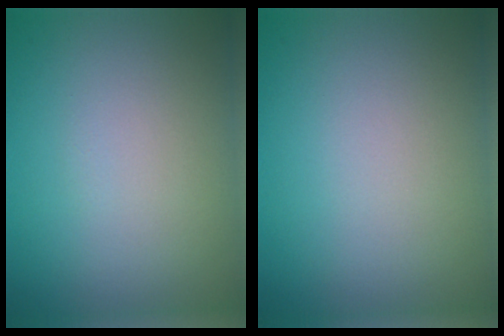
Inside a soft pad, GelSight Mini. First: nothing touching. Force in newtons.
{"total": 0.0}